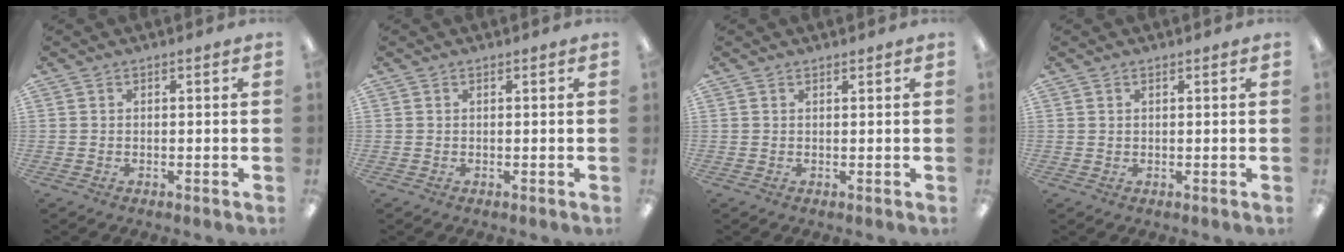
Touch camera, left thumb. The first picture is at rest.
{"total": 0.0}
{"total": 0.6, "force": [0.6, 0.1, 0.0], "torque": [-0.001, 0.000, 0.012]}
{"total": 0.7, "force": [0.6, 0.4, 0.2], "torque": [-0.004, 0.001, 0.012]}